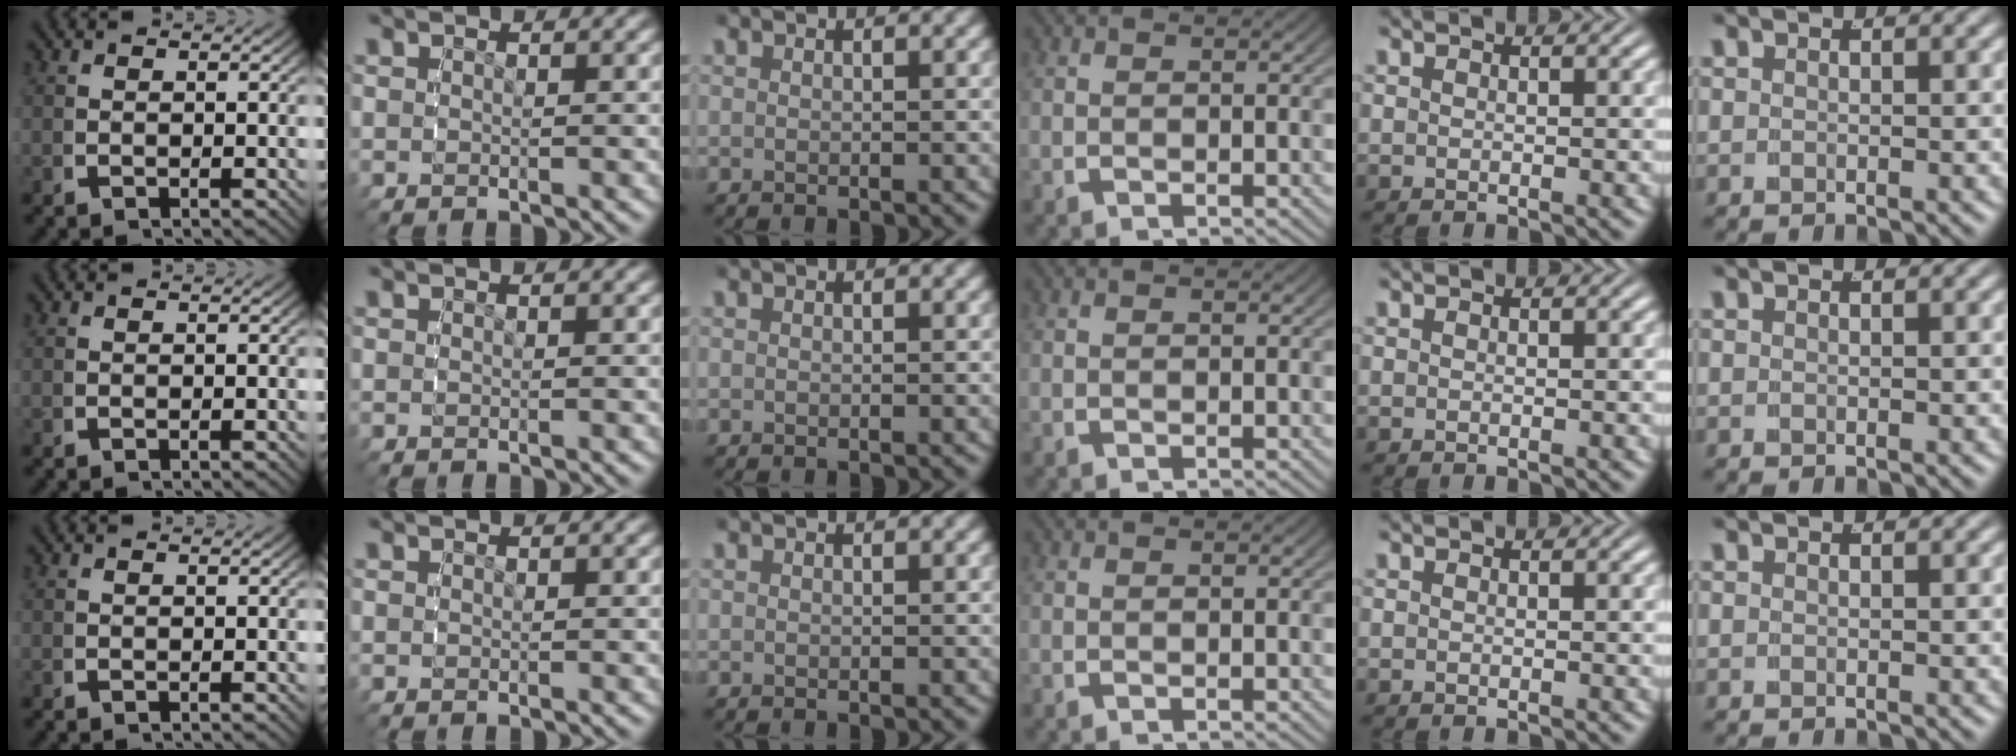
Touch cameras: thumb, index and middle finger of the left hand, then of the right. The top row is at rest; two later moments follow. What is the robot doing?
{"motion": "reach", "object": "jewelry box"}